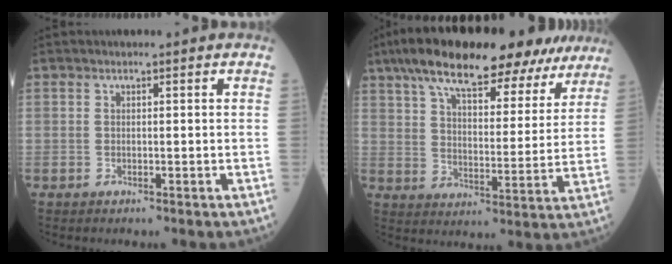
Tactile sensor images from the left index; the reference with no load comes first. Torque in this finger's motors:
{"motor_torque": [1.02, -1.11, 0.80, 0.21]}